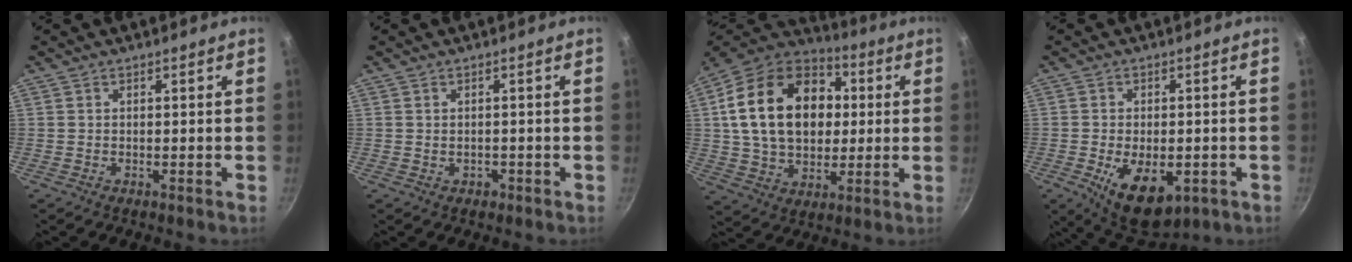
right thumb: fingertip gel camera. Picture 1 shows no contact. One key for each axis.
{"total": 1.1, "fx": -0.4, "fy": 0.9, "fz": 0.5, "tx": -0.008, "ty": 0.003, "tz": -0.001}
{"total": 25.0, "fx": 3.9, "fy": 17.8, "fz": 17.1, "tx": -0.279, "ty": 0.023, "tz": 0.065}
{"total": 11.9, "fx": -3.7, "fy": 6.6, "fz": 9.1, "tx": -0.118, "ty": -0.003, "tz": -0.041}